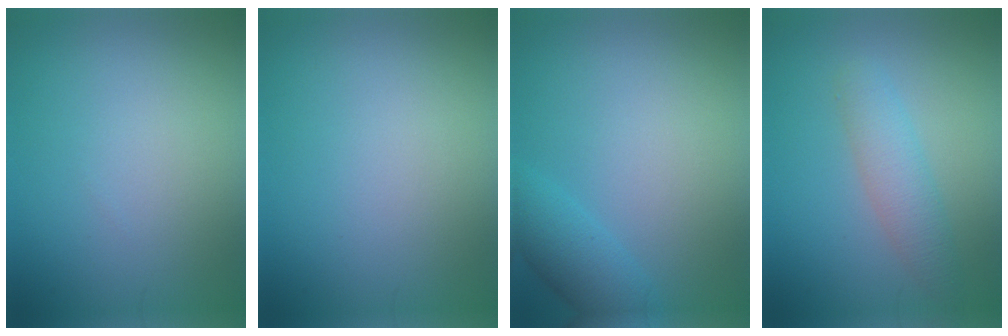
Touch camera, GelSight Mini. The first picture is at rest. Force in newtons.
{"total": 0.0}
{"total": 3.0, "press": 3.0, "slide": 0.1}
{"total": 2.9, "press": 2.9, "slide": 0.1}